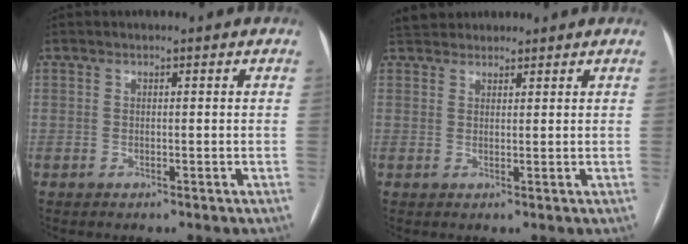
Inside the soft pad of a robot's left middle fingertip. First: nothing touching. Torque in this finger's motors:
{"motor_torque": [0.26, -0.34, 0.00, 0.00]}